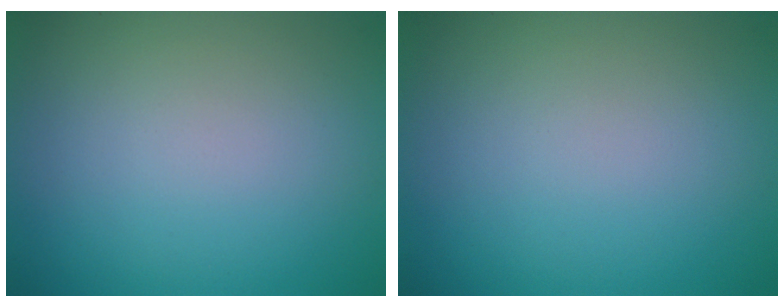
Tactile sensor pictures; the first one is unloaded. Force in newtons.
{"total": 0.0}